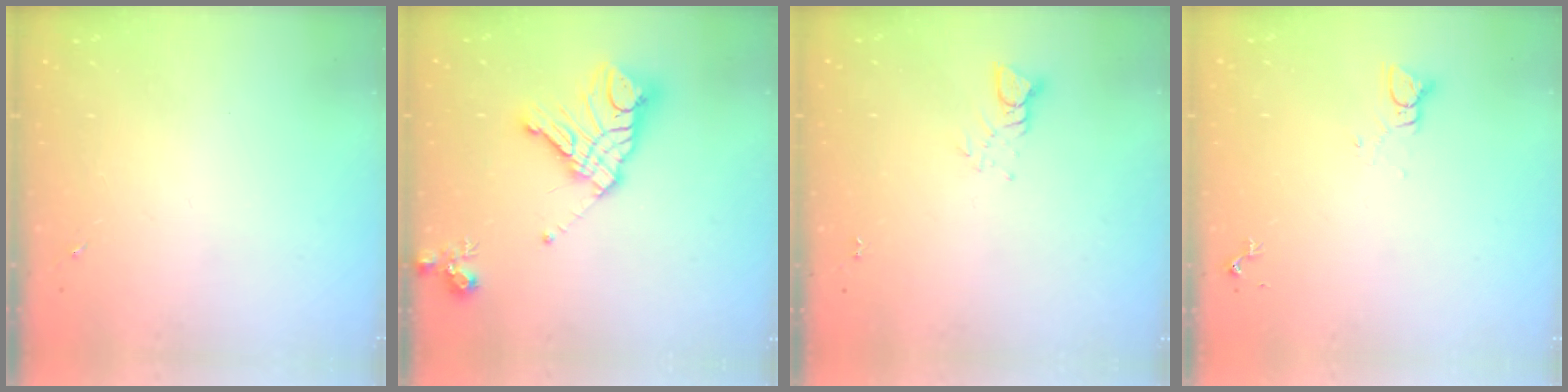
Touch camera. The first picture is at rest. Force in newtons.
{"total": 18.0, "press": 17.9, "slide": 1.9}
{"total": 3.9, "press": 3.8, "slide": 0.3}
{"total": 3.2, "press": 3.2, "slide": 0.2}